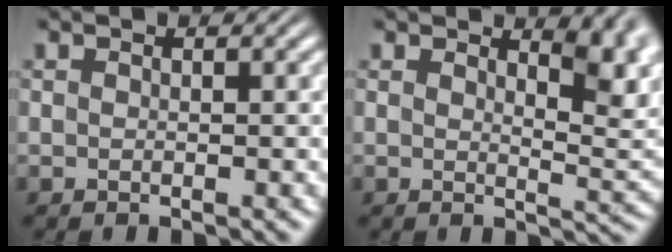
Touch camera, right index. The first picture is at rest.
{"total": 4.3, "force": [2.2, 0.9, 3.6], "torque": [-0.028, -0.011, 0.033]}